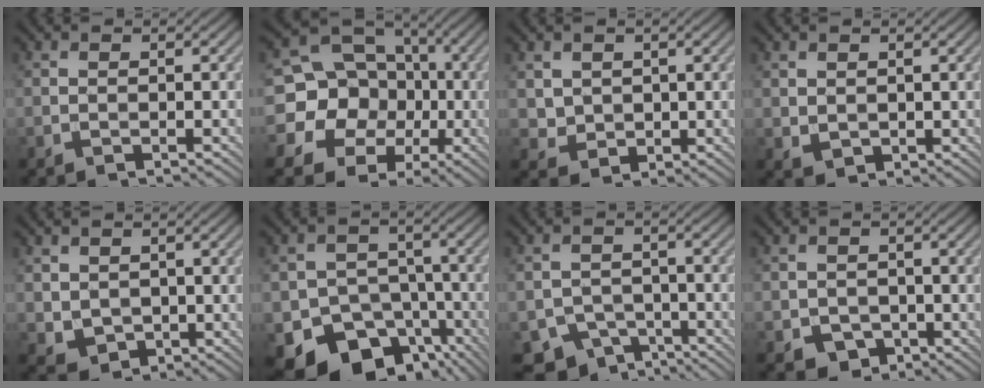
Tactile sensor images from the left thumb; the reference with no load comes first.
{"total": 15.7, "force": [-0.7, 14.4, 6.4], "torque": [-0.183, 0.015, -0.025]}
{"total": 3.2, "force": [1.3, 2.7, 1.1], "torque": [-0.043, -0.011, 0.024]}
{"total": 1.7, "force": [0.9, 1.3, 0.7], "torque": [-0.021, -0.005, 0.024]}
{"total": 3.3, "force": [0.9, 2.8, 1.6], "torque": [-0.053, -0.011, 0.026]}
{"total": 14.4, "force": [-8.5, 10.4, 5.2], "torque": [-0.092, -0.041, -0.137]}
{"total": 6.5, "force": [-4.6, 4.2, 1.6], "torque": [-0.019, -0.016, -0.075]}
{"total": 3.1, "force": [-1.1, 2.7, 1.1], "torque": [-0.025, -0.012, -0.022]}